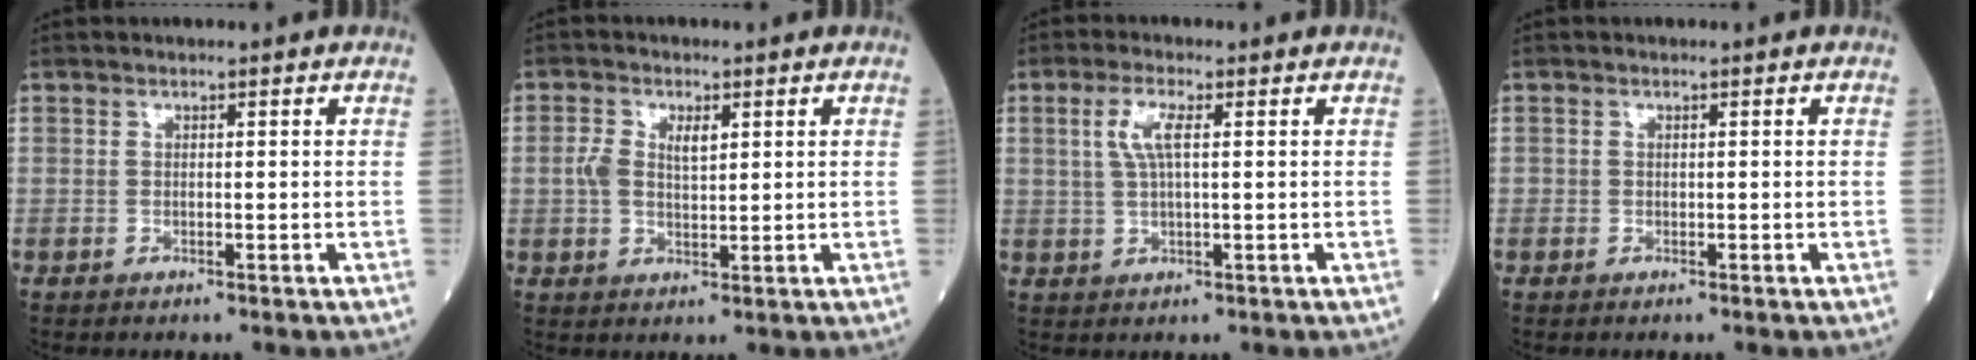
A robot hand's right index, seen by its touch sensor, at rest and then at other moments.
{"total": 4.7, "force": [1.2, 2.3, 3.9], "torque": [-0.083, 0.010, 0.024]}
{"total": 4.2, "force": [1.2, 0.8, 3.9], "torque": [-0.087, 0.009, 0.026]}
{"total": 0.0}